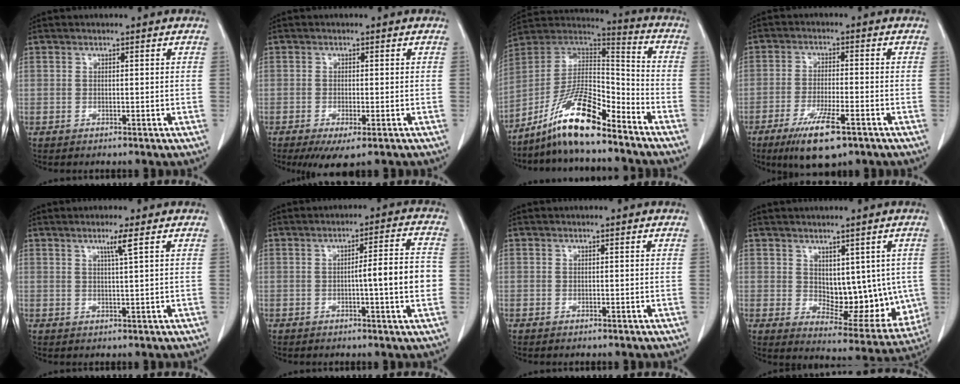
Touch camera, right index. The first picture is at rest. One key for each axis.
{"total": 4.5, "fx": -2.7, "fy": 1.0, "fz": 3.4, "tx": -0.050, "ty": -0.013, "tz": -0.040}
{"total": 14.2, "fx": -10.3, "fy": 2.5, "fz": 9.5, "tx": -0.171, "ty": 0.022, "tz": -0.185}
{"total": 8.9, "fx": -5.2, "fy": 1.5, "fz": 7.0, "tx": -0.128, "ty": -0.019, "tz": -0.085}
{"total": 2.4, "fx": 1.2, "fy": -0.7, "fz": 2.0, "tx": -0.039, "ty": -0.004, "tz": 0.025}
{"total": 7.9, "fx": -1.1, "fy": 0.1, "fz": 7.9, "tx": -0.107, "ty": 0.012, "tz": -0.016}
{"total": 0.0}
{"total": 11.6, "fx": 1.0, "fy": 6.5, "fz": 9.6, "tx": -0.110, "ty": -0.005, "tz": 0.036}